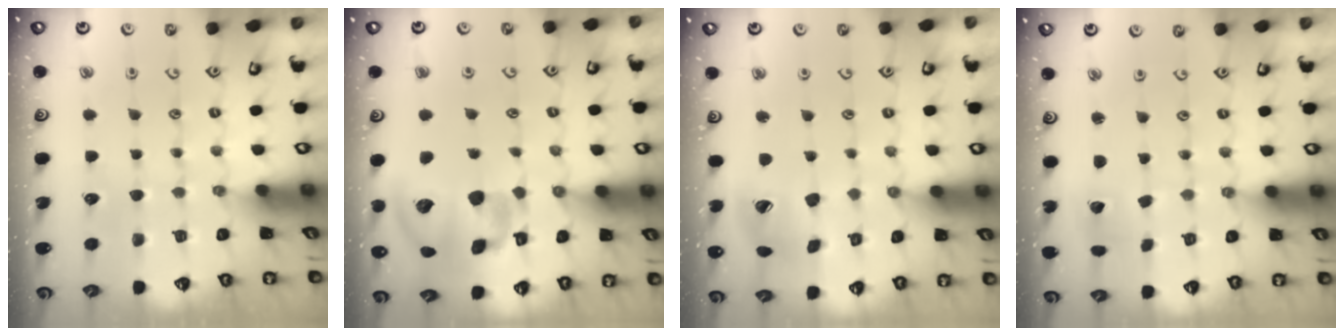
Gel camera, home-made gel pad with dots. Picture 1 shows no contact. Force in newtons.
{"total": 19.0, "press": 18.8, "slide": 2.7}
{"total": 14.6, "press": 14.4, "slide": 2.0}
{"total": 2.1, "press": 2.1, "slide": 0.2}